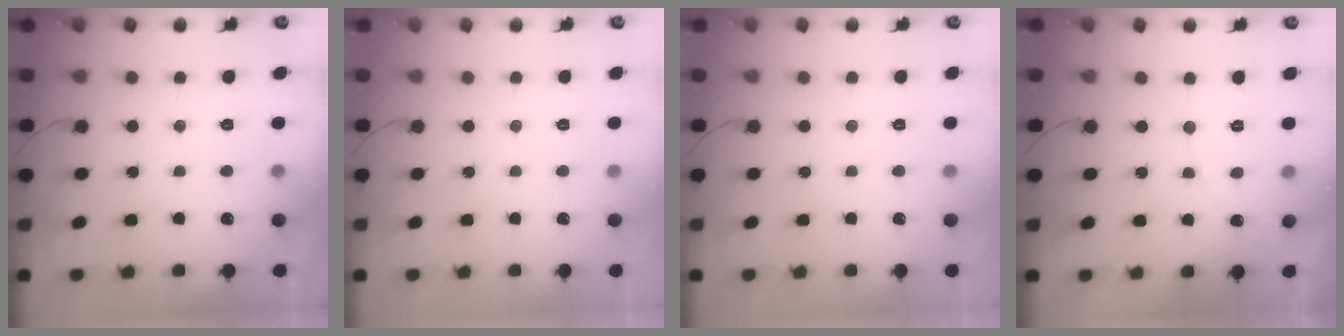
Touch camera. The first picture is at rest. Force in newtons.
{"total": 0.0}
{"total": 0.0}
{"total": 2.6, "press": 2.6, "slide": 0.2}